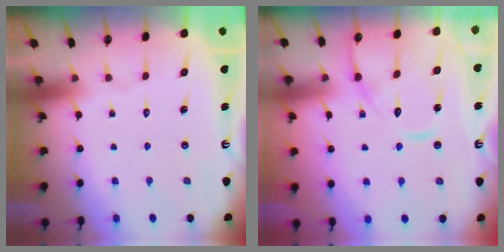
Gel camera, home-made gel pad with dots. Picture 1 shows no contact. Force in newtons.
{"total": 12.5, "press": 12.5, "slide": 1.1}